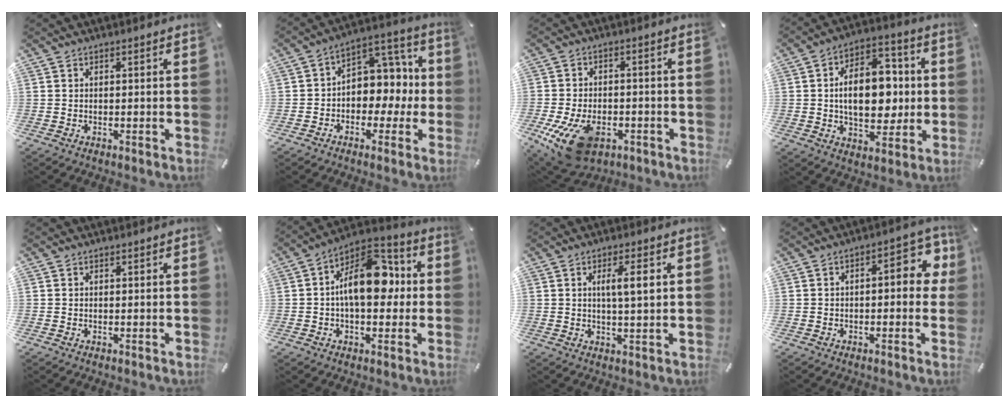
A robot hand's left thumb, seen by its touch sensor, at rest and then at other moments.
{"total": 8.7, "force": [-0.6, 7.7, 3.9], "torque": [-0.038, -0.010, -0.010]}
{"total": 13.3, "force": [-5.7, 8.2, 8.8], "torque": [-0.157, 0.020, -0.094]}
{"total": 15.6, "force": [0.3, 10.2, 11.9], "torque": [-0.180, 0.009, 0.006]}
{"total": 0.0}
{"total": 16.1, "force": [1.1, 9.2, 13.1], "torque": [-0.186, -0.004, 0.020]}
{"total": 6.3, "force": [1.5, 1.0, 6.1], "torque": [-0.111, -0.002, 0.018]}
{"total": 8.3, "force": [0.7, 3.9, 7.4], "torque": [-0.088, -0.011, 0.004]}